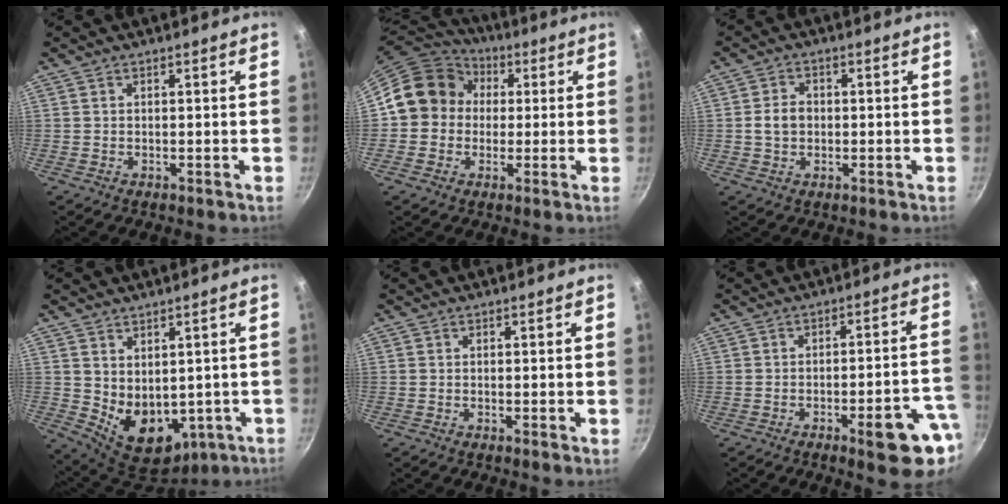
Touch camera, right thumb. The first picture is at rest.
{"total": 13.2, "force": [1.5, 11.8, 5.7], "torque": [-0.058, 0.029, 0.005]}
{"total": 4.2, "force": [-0.2, 3.3, 2.6], "torque": [-0.035, 0.011, -0.008]}
{"total": 11.5, "force": [0.8, 8.2, 8.0], "torque": [-0.098, -0.032, 0.044]}
{"total": 1.1, "force": [0.0, 0.2, 1.0], "torque": [-0.015, -0.007, -0.003]}
{"total": 12.2, "force": [-5.3, 3.2, 10.6], "torque": [-0.107, 0.034, -0.065]}